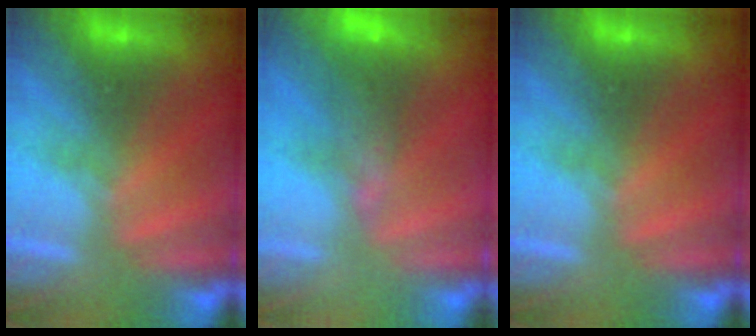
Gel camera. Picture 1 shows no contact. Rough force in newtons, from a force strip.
{"total": 8.3}
{"total": 0.0}